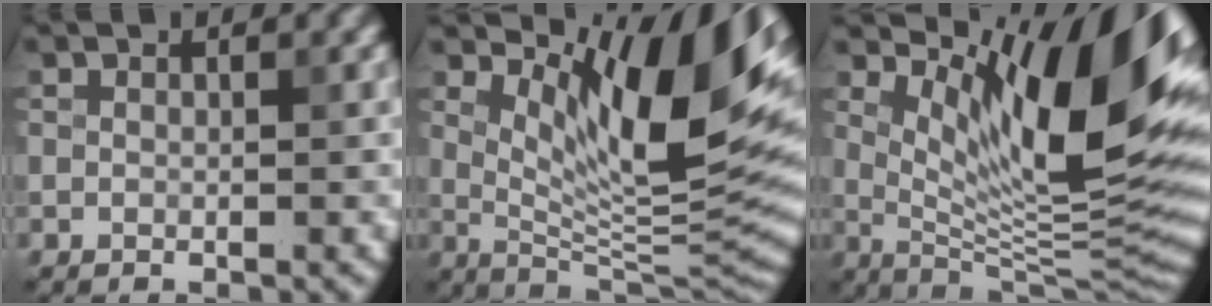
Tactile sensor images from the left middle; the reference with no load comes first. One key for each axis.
{"total": 12.4, "fx": 5.3, "fy": 4.0, "fz": 10.5, "tx": -0.155, "ty": -0.002, "tz": 0.105}
{"total": 13.7, "fx": 5.8, "fy": 4.3, "fz": 11.7, "tx": -0.173, "ty": 0.001, "tz": 0.111}